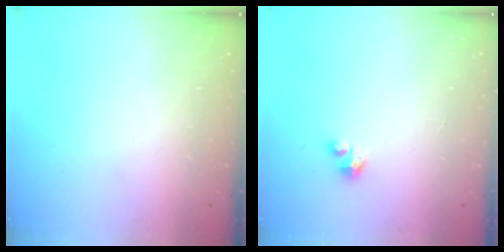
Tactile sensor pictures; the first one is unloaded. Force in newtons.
{"total": 1.9, "press": 1.9, "slide": 0.1}